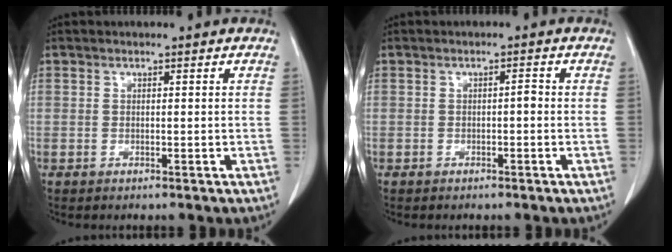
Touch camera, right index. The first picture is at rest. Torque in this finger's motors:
{"motor_torque": [0.23, -0.24, 0.00, 0.02]}